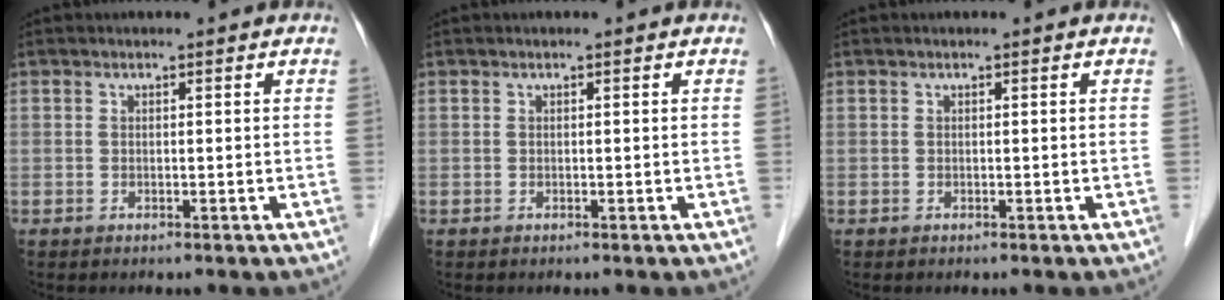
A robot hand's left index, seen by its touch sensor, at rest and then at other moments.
{"total": 0.0}
{"total": 0.0}